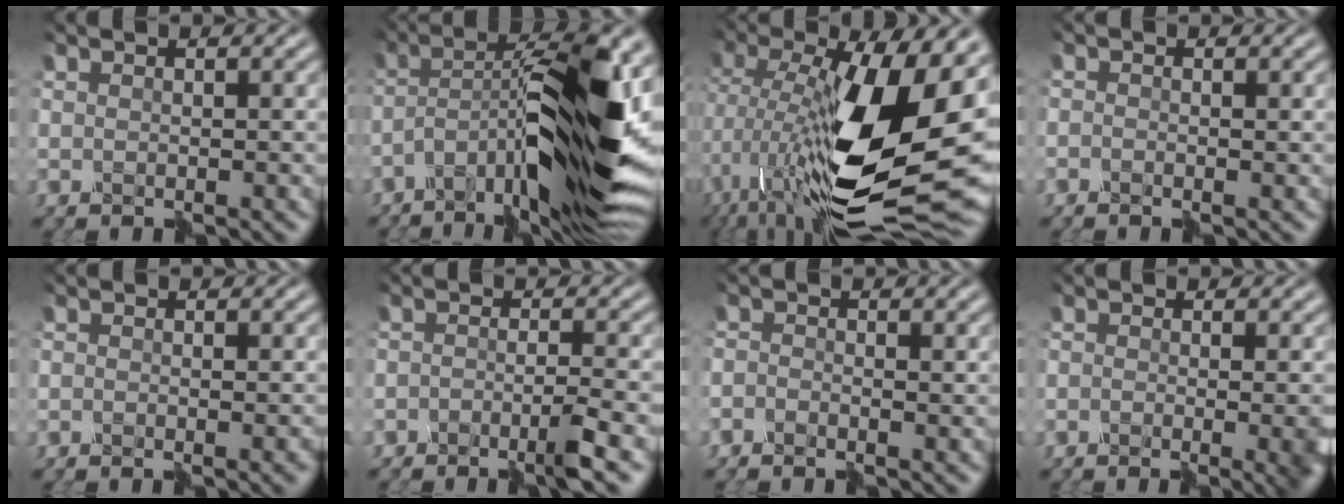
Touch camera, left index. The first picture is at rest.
{"total": 13.9, "force": [-4.9, 3.4, 12.5], "torque": [-0.207, 0.019, -0.085]}
{"total": 17.1, "force": [-0.3, 7.7, 15.2], "torque": [-0.308, -0.007, -0.002]}
{"total": 0.9, "force": [-0.8, 0.4, -0.1], "torque": [-0.003, 0.002, -0.018]}
{"total": 2.2, "force": [-1.5, 0.9, 1.3], "torque": [-0.003, 0.005, -0.019]}
{"total": 2.5, "force": [-2.2, -0.1, 1.2], "torque": [-0.031, 0.001, -0.048]}
{"total": 1.5, "force": [-1.4, 0.6, -0.1], "torque": [-0.007, 0.001, -0.027]}
{"total": 6.2, "force": [-2.1, 2.8, 5.1], "torque": [-0.048, 0.000, -0.024]}